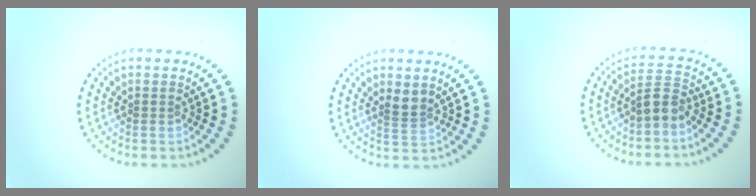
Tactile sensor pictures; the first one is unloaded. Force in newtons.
{"total": 1.9, "press": 1.5, "slide": 1.1}
{"total": 2.6, "press": 2.1, "slide": 1.5}